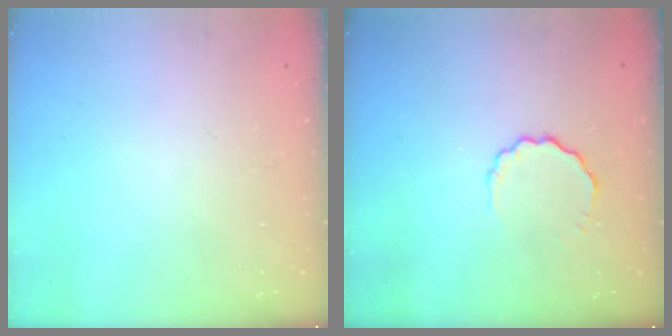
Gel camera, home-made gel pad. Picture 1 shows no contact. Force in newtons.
{"total": 3.6, "press": 3.4, "slide": 1.0}